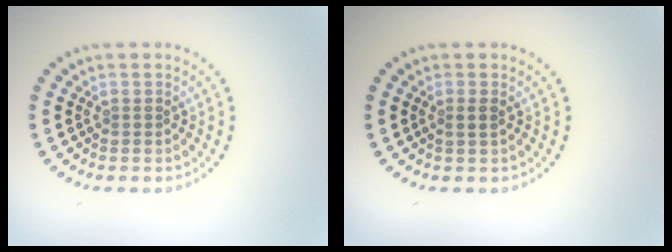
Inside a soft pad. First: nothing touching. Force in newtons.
{"total": 1.0, "press": 0.8, "slide": 0.5}